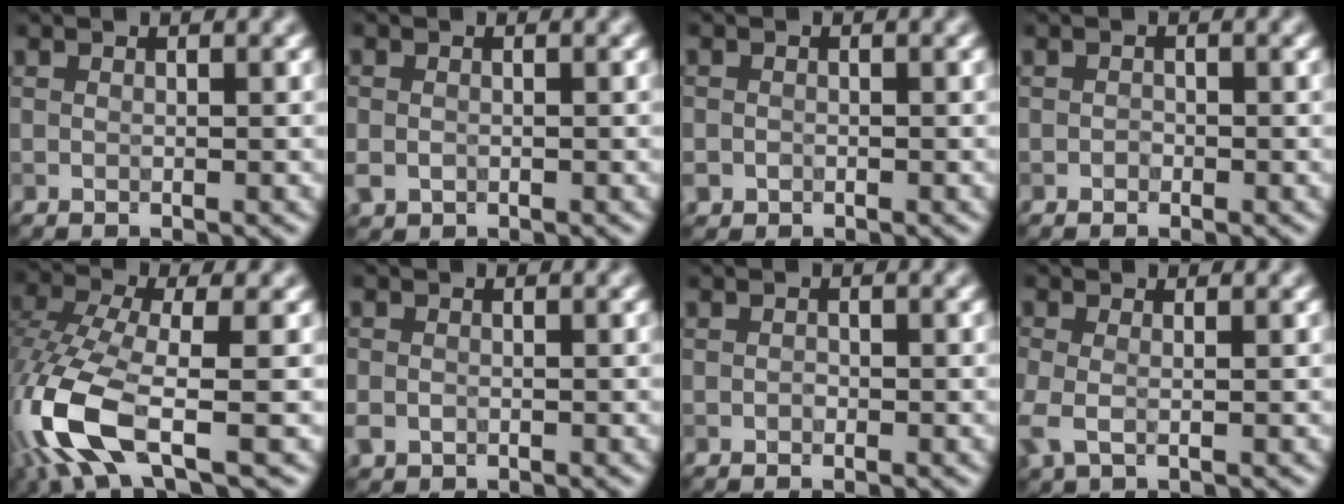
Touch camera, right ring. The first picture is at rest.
{"total": 1.4, "force": [-0.9, -0.6, -0.9], "torque": [-0.014, -0.016, 0.024]}
{"total": 1.9, "force": [-1.3, -0.6, -1.2], "torque": [-0.007, -0.013, 0.018]}
{"total": 2.1, "force": [-1.5, -0.7, -1.2], "torque": [-0.011, -0.012, 0.010]}
{"total": 9.8, "force": [-6.0, 2.6, 7.3], "torque": [-0.216, -0.026, -0.081]}
{"total": 1.6, "force": [-1.3, -0.5, -0.9], "torque": [-0.015, -0.014, 0.017]}
{"total": 2.0, "force": [-1.5, -0.8, -1.1], "torque": [-0.014, -0.013, 0.010]}
{"total": 1.5, "force": [-1.4, -0.2, 0.5], "torque": [-0.042, -0.013, 0.006]}